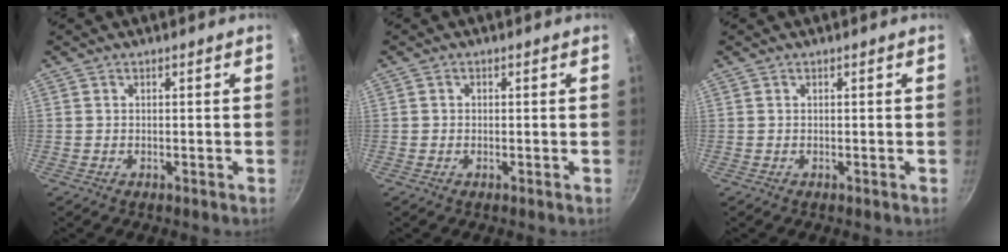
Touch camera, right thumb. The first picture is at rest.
{"total": 0.7, "force": [-0.1, 0.6, 0.2], "torque": [-0.002, 0.003, -0.002]}
{"total": 0.0}